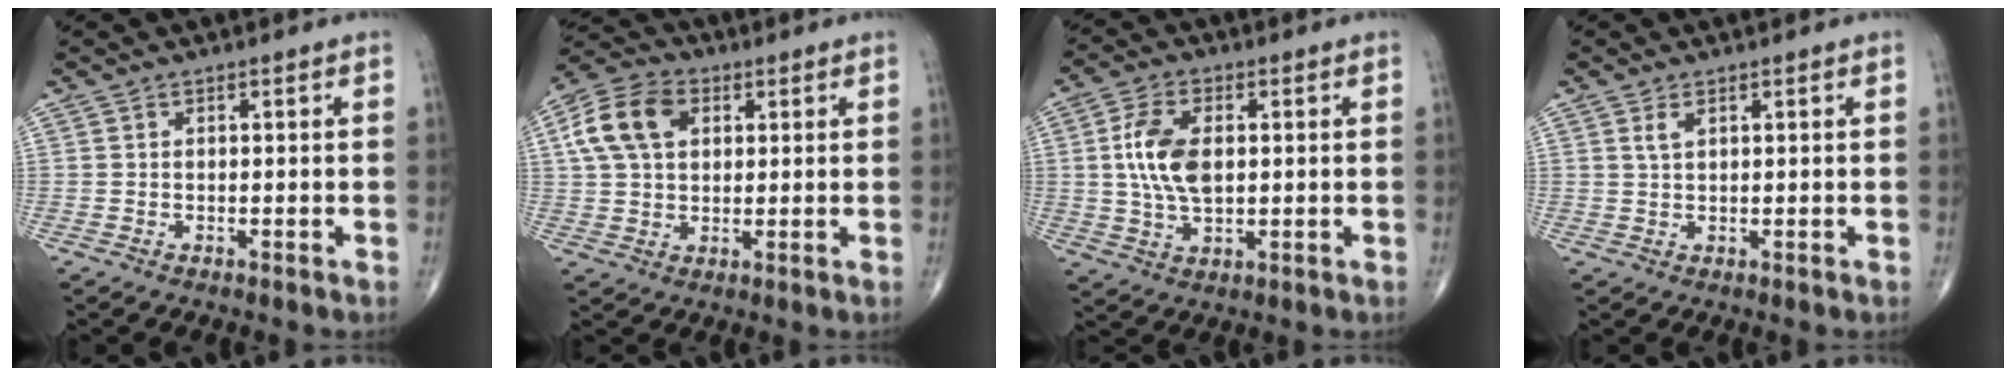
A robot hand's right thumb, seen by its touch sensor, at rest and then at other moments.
{"total": 11.3, "force": [3.3, 7.8, 7.5], "torque": [-0.134, 0.014, 0.054]}
{"total": 9.7, "force": [1.2, 5.3, 8.0], "torque": [-0.158, 0.000, 0.025]}
{"total": 1.6, "force": [0.9, 0.7, 1.2], "torque": [-0.027, 0.003, 0.022]}